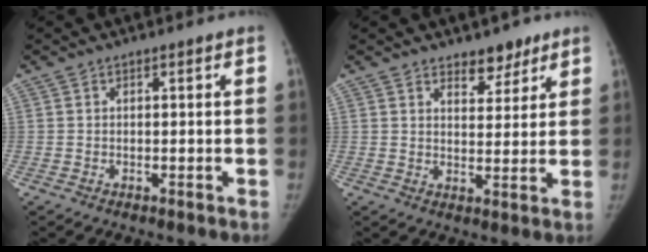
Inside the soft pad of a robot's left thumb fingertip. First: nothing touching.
{"total": 5.1, "force": [3.8, 2.7, 2.0], "torque": [0.003, -0.027, 0.059]}